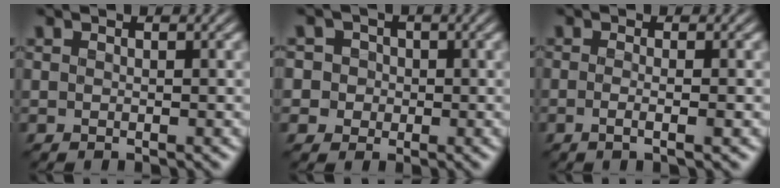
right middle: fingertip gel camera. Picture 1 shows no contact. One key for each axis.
{"total": 4.6, "fx": 0.8, "fy": 4.3, "fz": 1.4, "tx": -0.011, "ty": 0.039, "tz": -0.011}
{"total": 2.5, "fx": -0.3, "fy": 1.1, "fz": 2.2, "tx": -0.014, "ty": -0.006, "tz": -0.019}